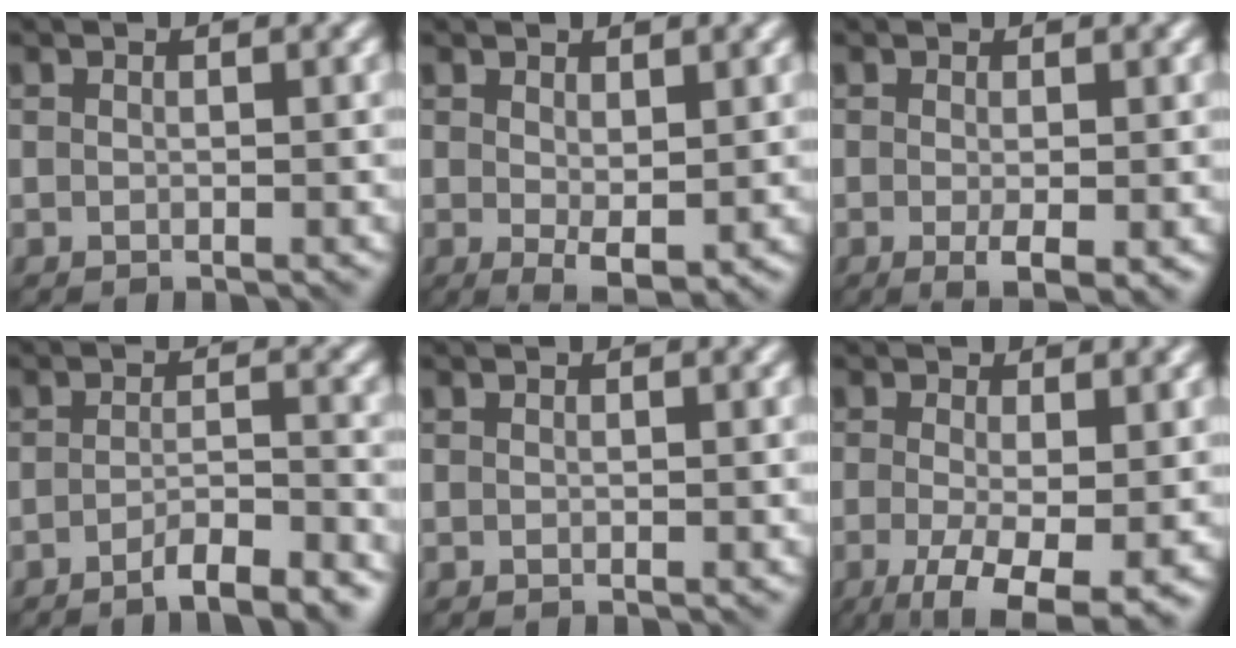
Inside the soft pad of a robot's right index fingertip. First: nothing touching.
{"total": 2.4, "force": [0.4, 0.9, 2.2], "torque": [-0.035, -0.009, 0.012]}
{"total": 2.5, "force": [-0.6, 0.5, 2.4], "torque": [-0.040, -0.010, -0.007]}
{"total": 4.3, "force": [-3.0, 0.9, 2.9], "torque": [-0.037, 0.004, -0.053]}
{"total": 0.0}
{"total": 7.5, "force": [-2.6, 2.4, 6.6], "torque": [-0.124, -0.016, -0.035]}